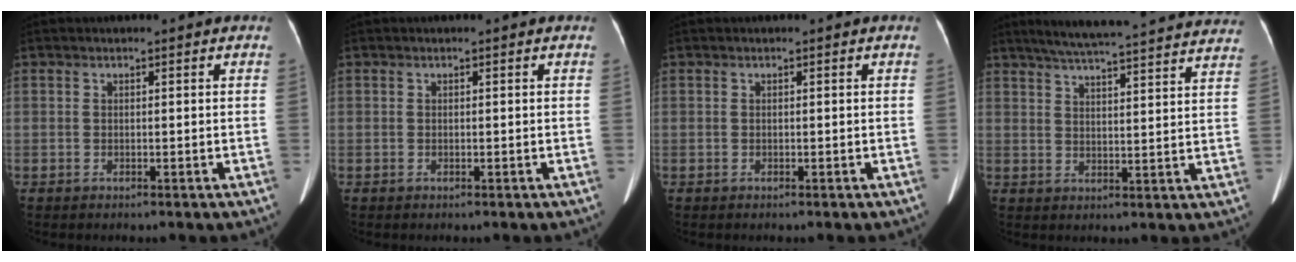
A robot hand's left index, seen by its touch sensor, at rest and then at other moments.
{"total": 0.0}
{"total": 0.0}
{"total": 26.4, "force": [24.2, 1.8, 10.4], "torque": [-0.163, -0.015, 0.299]}